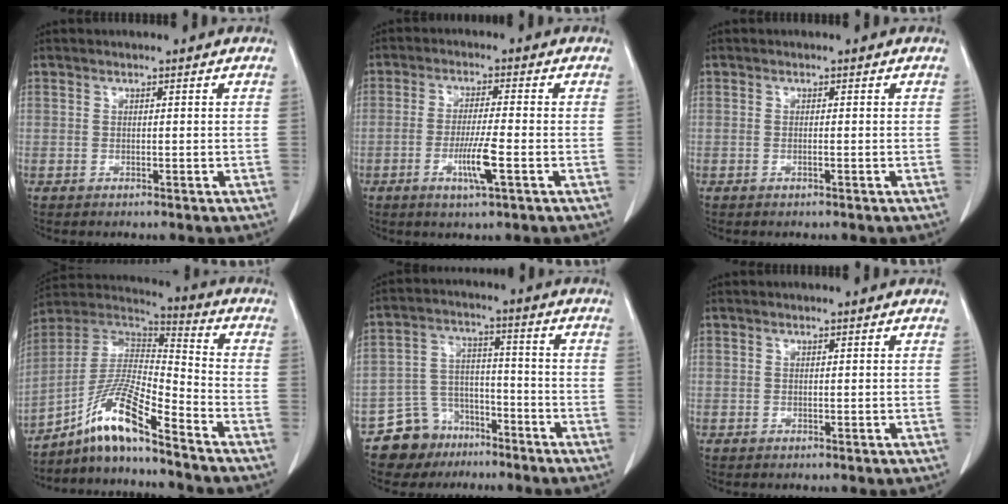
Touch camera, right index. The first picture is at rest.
{"total": 5.8, "force": [-2.1, 0.0, 5.4], "torque": [-0.103, -0.009, -0.037]}
{"total": 0.0}
{"total": 12.8, "force": [-9.0, 0.7, 9.0], "torque": [-0.176, 0.011, -0.168]}
{"total": 8.4, "force": [-6.1, 5.7, 0.8], "torque": [-0.017, 0.030, -0.104]}
{"total": 0.0}